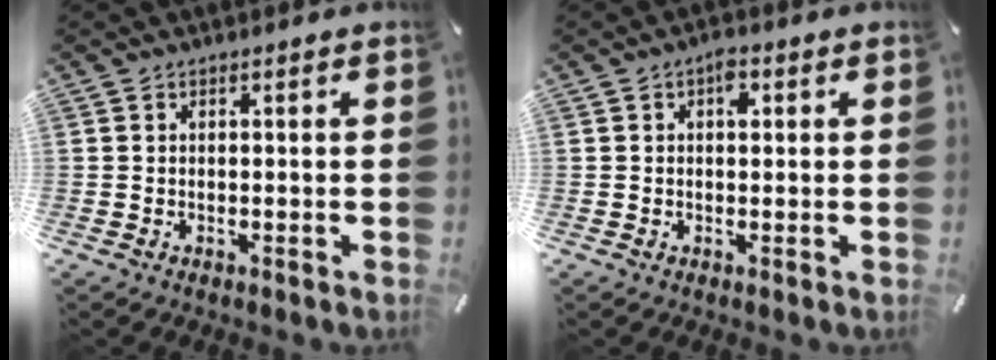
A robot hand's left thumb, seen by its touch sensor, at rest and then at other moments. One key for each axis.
{"total": 2.8, "fx": 0.8, "fy": 1.6, "fz": 2.2, "tx": -0.030, "ty": 0.002, "tz": 0.009}